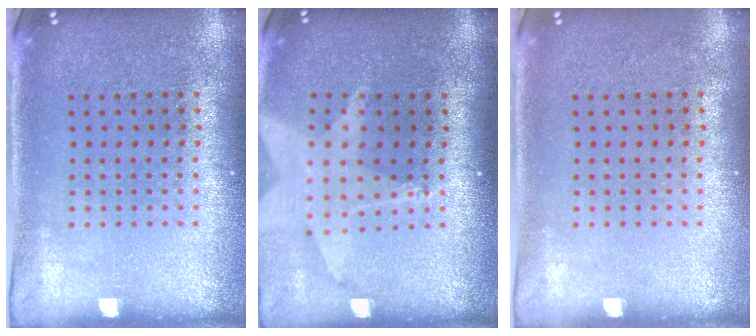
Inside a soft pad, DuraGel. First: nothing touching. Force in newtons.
{"total": 1.9, "press": 1.5, "slide": 1.2}
{"total": 0.0}